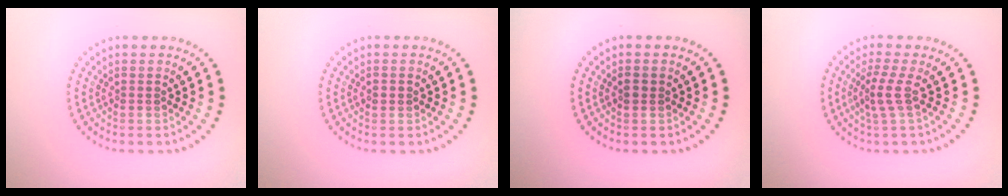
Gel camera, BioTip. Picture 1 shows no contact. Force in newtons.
{"total": 0.9, "press": 0.9, "slide": 0.1}
{"total": 1.0, "press": 0.9, "slide": 0.3}
{"total": 2.1, "press": 1.4, "slide": 1.5}